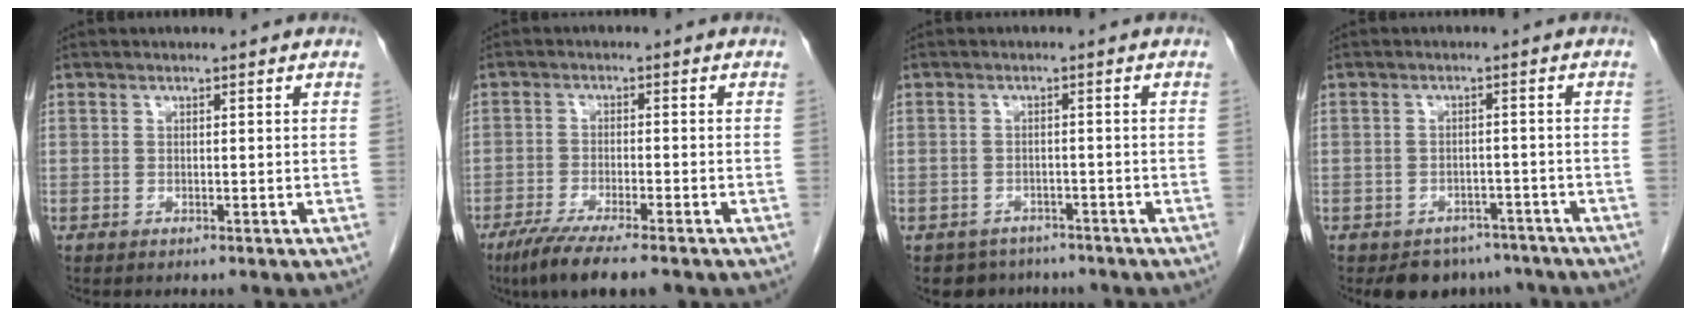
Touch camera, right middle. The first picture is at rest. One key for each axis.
{"total": 8.5, "fx": -6.3, "fy": 0.8, "fz": 5.7, "tx": -0.092, "ty": -0.019, "tz": -0.100}
{"total": 4.6, "fx": -3.7, "fy": 2.8, "fz": -0.1, "tx": 0.005, "ty": 0.010, "tz": -0.051}
{"total": 6.7, "fx": -5.5, "fy": 3.8, "fz": 0.9, "tx": 0.006, "ty": 0.008, "tz": -0.071}